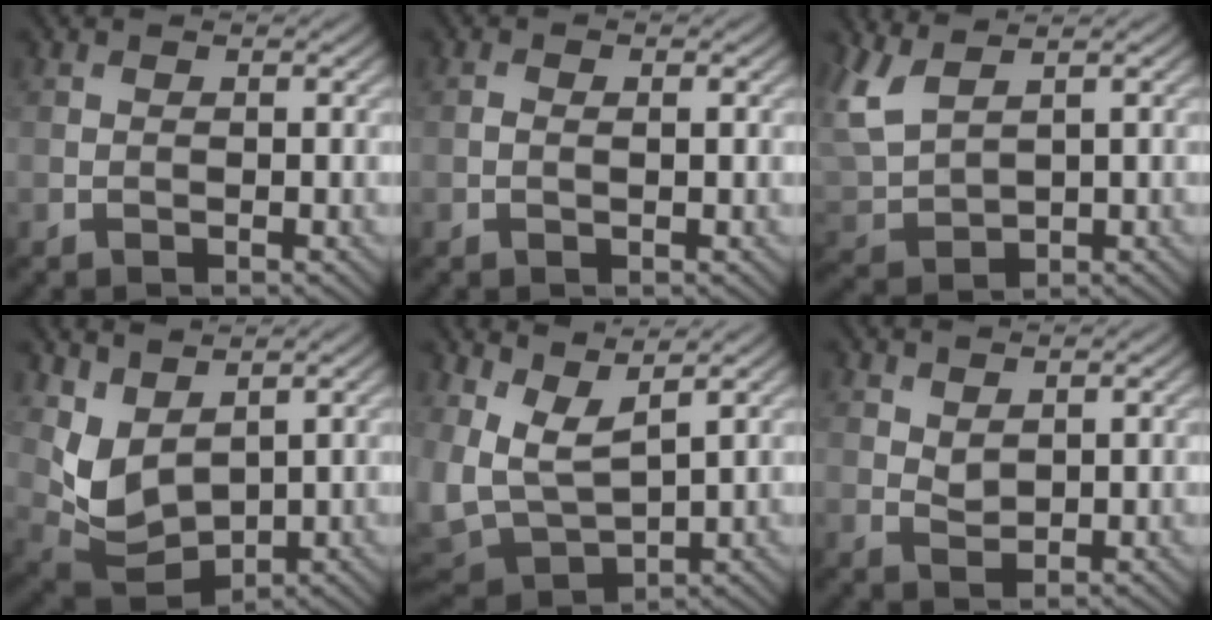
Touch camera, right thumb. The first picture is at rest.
{"total": 0.9, "force": [0.0, 0.3, 0.9], "torque": [-0.018, 0.000, 0.000]}
{"total": 5.5, "force": [3.6, 2.1, 3.6], "torque": [-0.110, 0.002, 0.075]}
{"total": 6.2, "force": [2.6, 3.8, 4.1], "torque": [-0.105, -0.013, 0.060]}
{"total": 7.5, "force": [4.2, 3.0, 5.3], "torque": [-0.136, 0.000, 0.081]}
{"total": 1.6, "force": [1.2, 0.8, 0.8], "torque": [-0.022, -0.003, 0.027]}